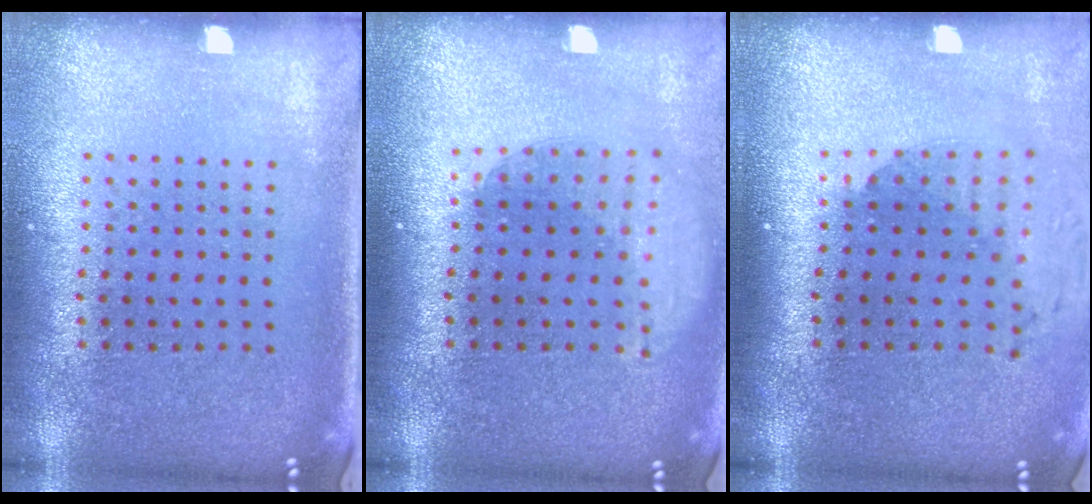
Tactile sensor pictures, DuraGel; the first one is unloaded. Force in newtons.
{"total": 1.6, "press": 1.2, "slide": 1.0}
{"total": 1.8, "press": 1.4, "slide": 1.2}